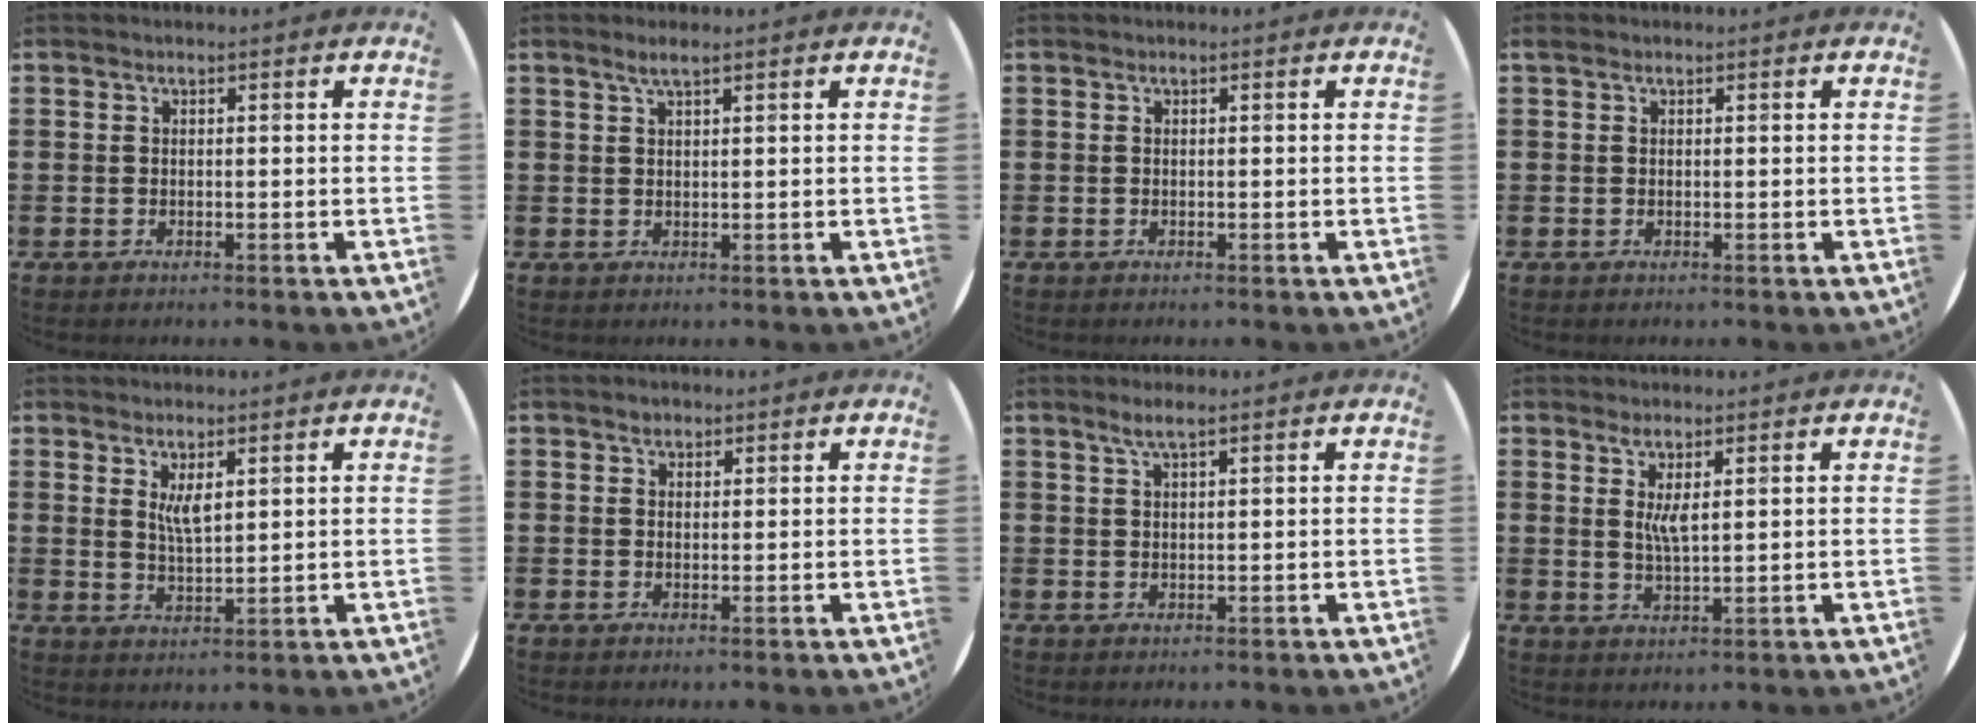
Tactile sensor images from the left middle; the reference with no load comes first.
{"total": 1.7, "force": [1.3, 0.1, 1.1], "torque": [-0.021, 0.003, 0.023]}
{"total": 0.0}
{"total": 0.0}
{"total": 3.3, "force": [2.0, 0.9, 2.5], "torque": [-0.046, 0.001, 0.032]}
{"total": 1.1, "force": [1.0, 0.6, 0.1], "torque": [0.006, 0.001, 0.017]}
{"total": 2.1, "force": [1.6, 0.1, 1.4], "torque": [-0.027, 0.003, 0.027]}
{"total": 3.0, "force": [1.5, 0.4, 2.5], "torque": [-0.055, 0.002, 0.024]}